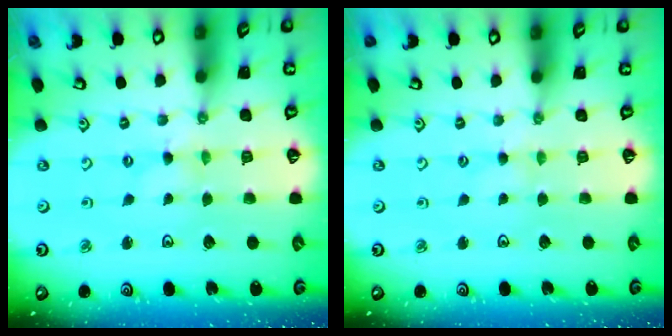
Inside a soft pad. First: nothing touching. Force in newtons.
{"total": 0.7, "press": 0.7, "slide": 0.2}